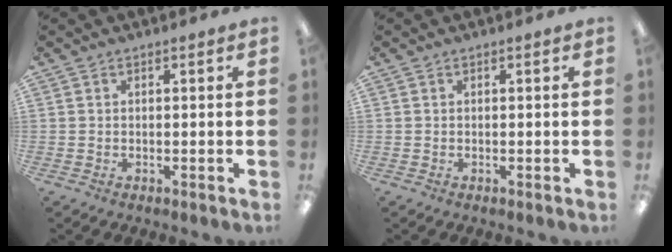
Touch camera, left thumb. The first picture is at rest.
{"total": 0.0}